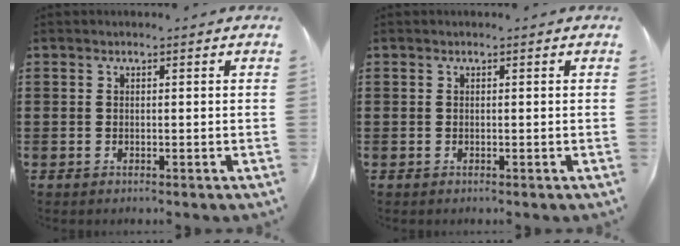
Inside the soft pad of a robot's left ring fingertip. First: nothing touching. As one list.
[{"total": 0.0}]